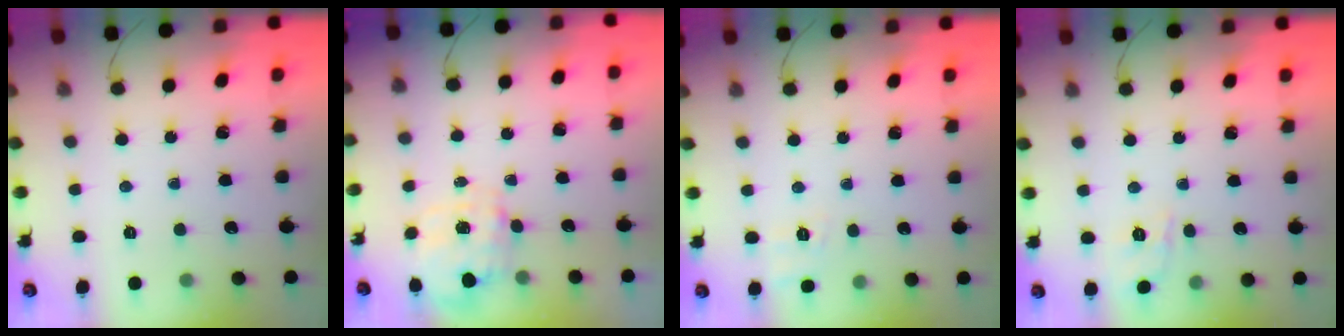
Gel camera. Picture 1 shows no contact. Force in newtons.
{"total": 3.6, "press": 3.5, "slide": 0.7}
{"total": 2.5, "press": 1.4, "slide": 2.0}
{"total": 5.5, "press": 5.2, "slide": 1.6}